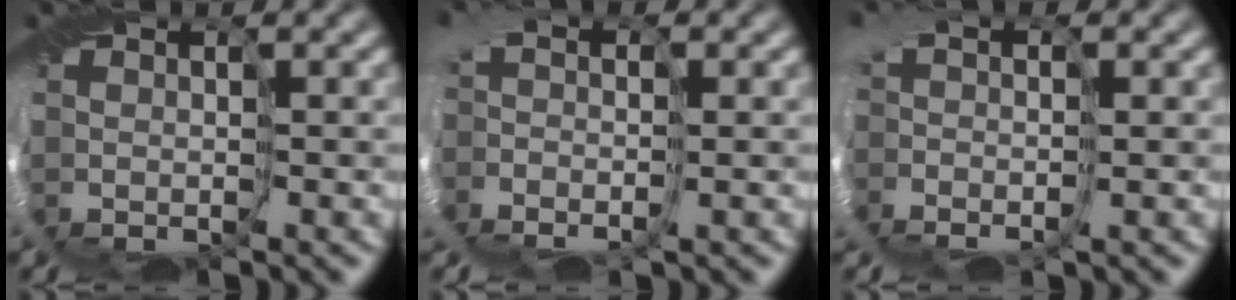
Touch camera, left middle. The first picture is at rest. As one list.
[{"total": 3.6, "force": [-1.1, 2.3, 2.6], "torque": [-0.038, 0.012, -0.021]}, {"total": 2.3, "force": [-0.4, 1.1, 1.9], "torque": [-0.032, 0.007, -0.015]}]